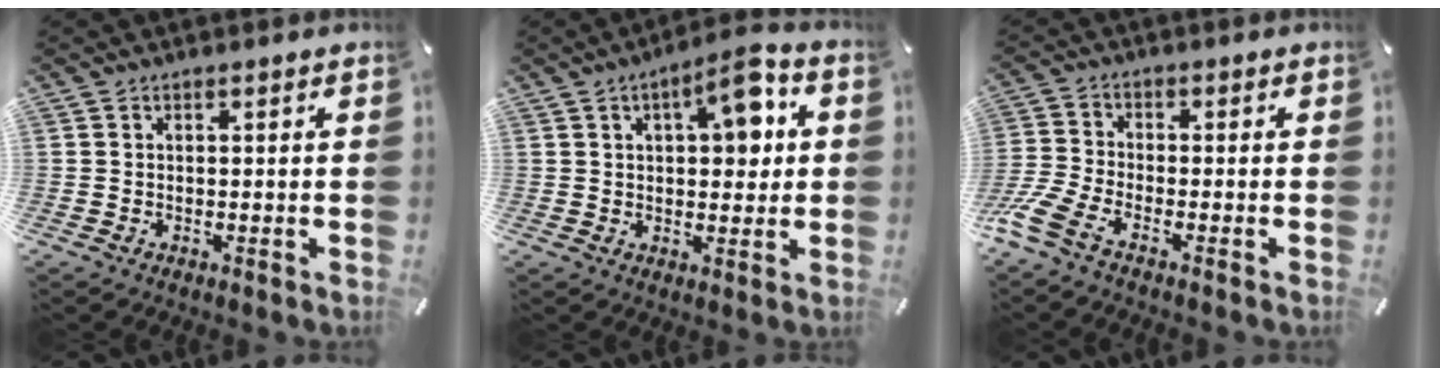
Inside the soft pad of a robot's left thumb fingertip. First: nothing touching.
{"total": 9.8, "force": [3.2, 4.6, 8.0], "torque": [-0.105, -0.009, 0.049]}
{"total": 7.5, "force": [-4.5, 3.1, 5.1], "torque": [-0.139, -0.007, -0.089]}